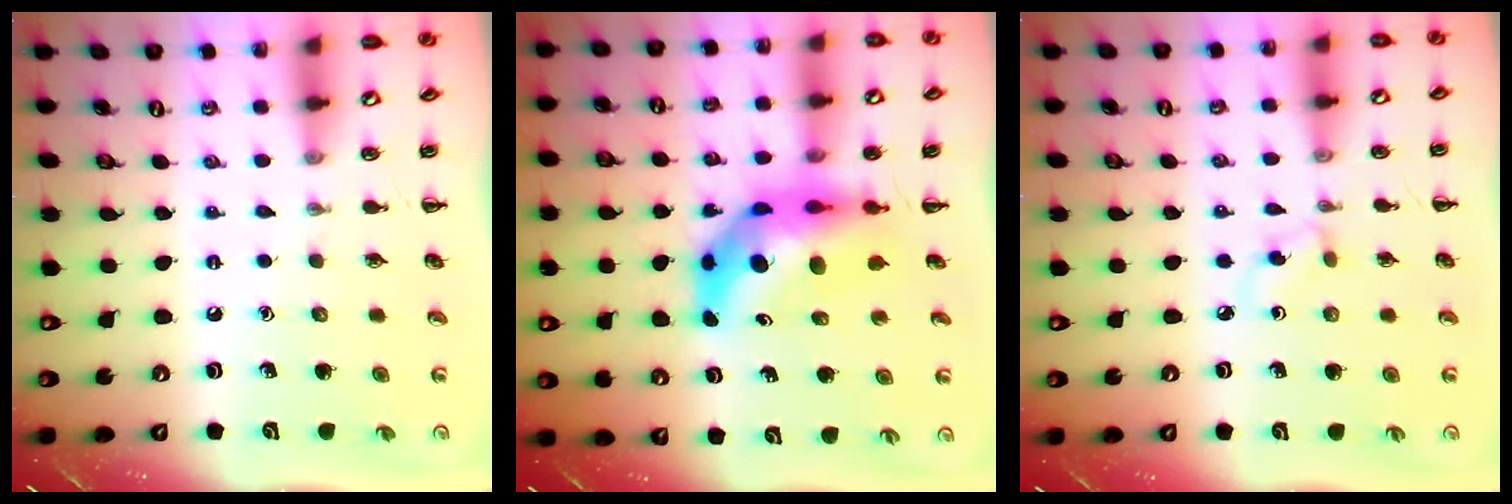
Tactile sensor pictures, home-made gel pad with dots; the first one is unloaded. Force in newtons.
{"total": 10.4, "press": 10.0, "slide": 3.0}
{"total": 2.7, "press": 2.5, "slide": 1.1}